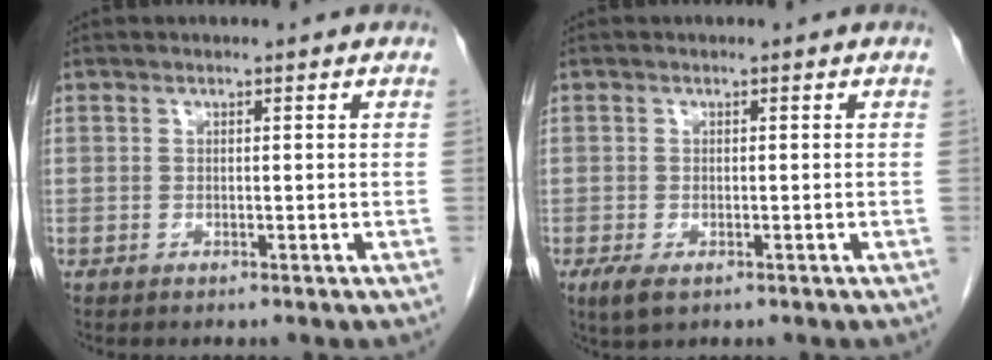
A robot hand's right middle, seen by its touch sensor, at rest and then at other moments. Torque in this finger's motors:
{"motor_torque": [0.74, -0.47, 0.03, 0.04]}